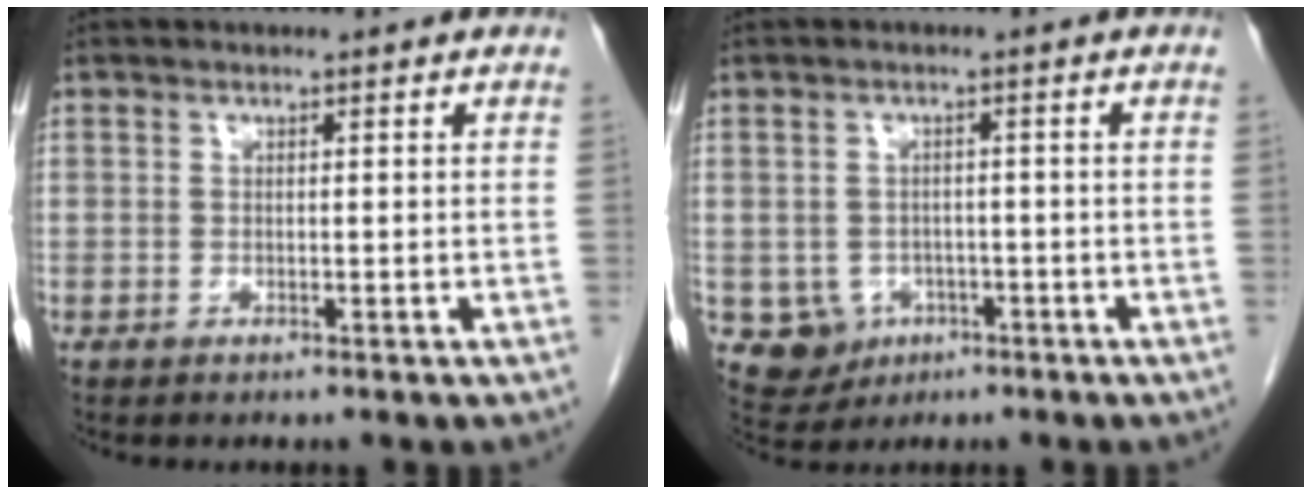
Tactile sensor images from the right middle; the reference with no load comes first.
{"total": 4.7, "force": [-1.6, 4.4, 0.7], "torque": [-0.010, 0.006, -0.017]}